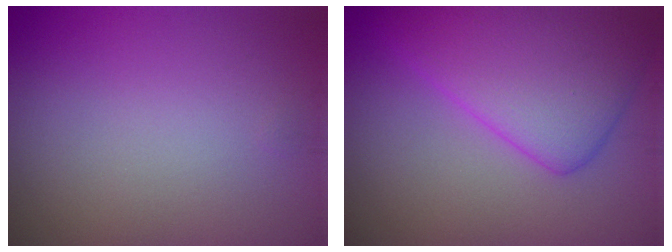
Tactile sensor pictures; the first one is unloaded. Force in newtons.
{"total": 7.4, "press": 7.4, "slide": 0.5}